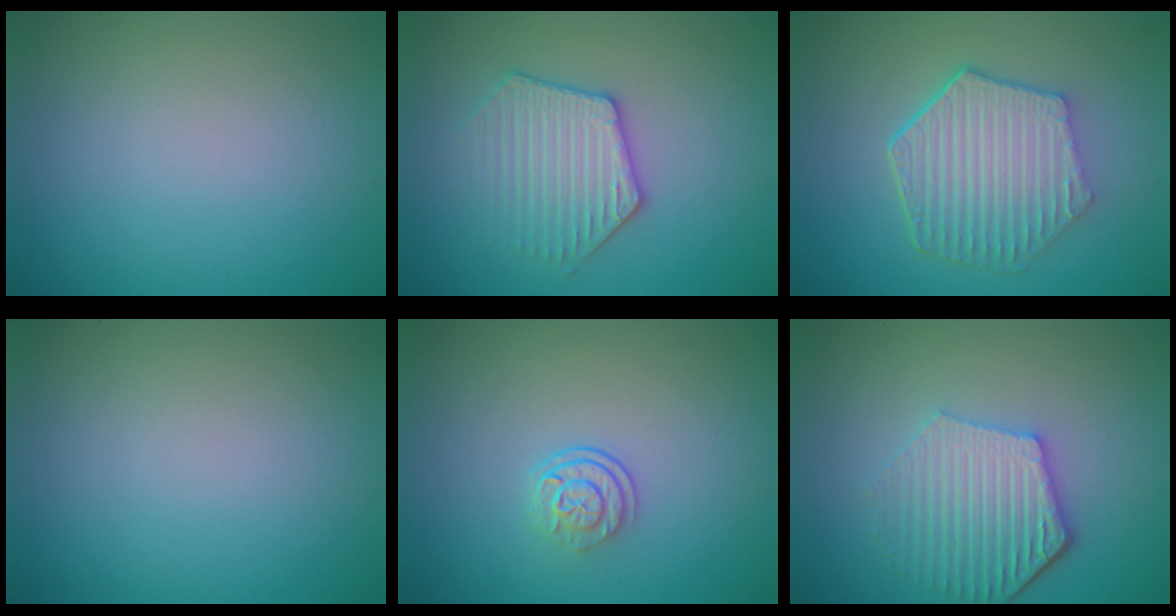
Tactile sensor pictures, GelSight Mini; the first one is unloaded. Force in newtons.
{"total": 3.5, "press": 3.4, "slide": 0.9}
{"total": 6.4, "press": 4.9, "slide": 4.2}
{"total": 0.0}
{"total": 2.5, "press": 1.8, "slide": 1.8}
{"total": 5.4, "press": 4.2, "slide": 3.4}